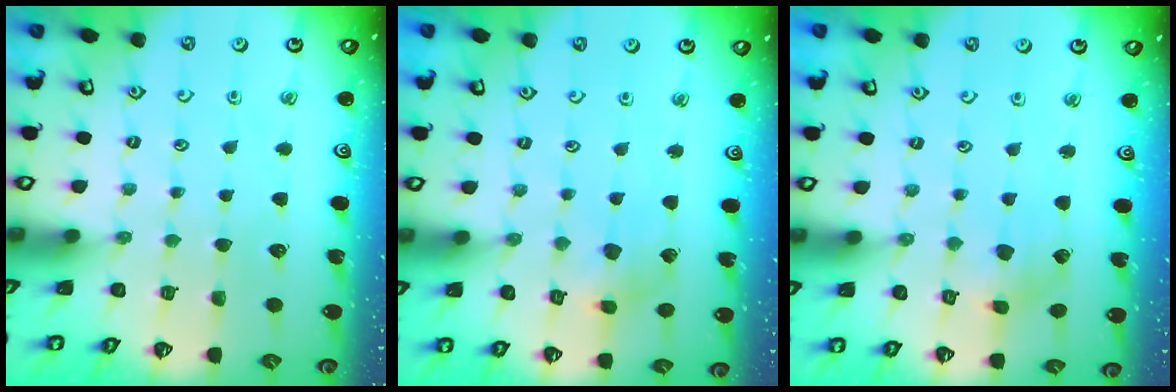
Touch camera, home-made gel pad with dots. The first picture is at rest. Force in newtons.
{"total": 5.0, "press": 4.9, "slide": 0.5}
{"total": 3.6, "press": 3.6, "slide": 0.5}